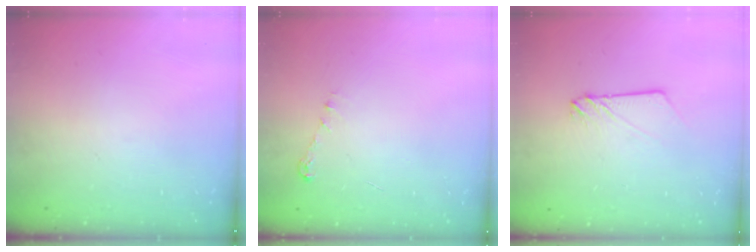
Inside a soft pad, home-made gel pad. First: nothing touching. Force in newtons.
{"total": 4.0, "press": 3.9, "slide": 0.5}
{"total": 2.9, "press": 2.9, "slide": 0.4}